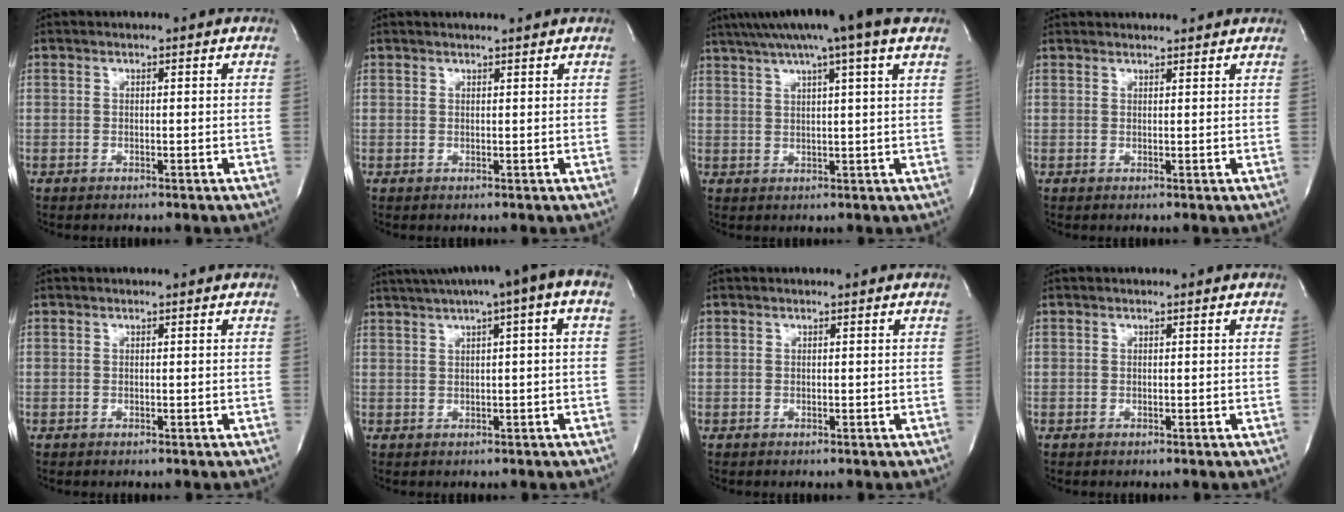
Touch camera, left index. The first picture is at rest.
{"total": 2.8, "force": [2.7, -0.1, 0.8], "torque": [-0.010, 0.010, 0.034]}
{"total": 13.8, "force": [10.0, -0.6, 9.4], "torque": [-0.159, 0.040, 0.133]}
{"total": 6.6, "force": [6.4, 1.0, 1.3], "torque": [-0.015, 0.031, 0.075]}
{"total": 0.0}
{"total": 10.2, "force": [5.2, 0.6, 8.8], "torque": [-0.140, 0.042, 0.071]}
{"total": 0.0}
{"total": 0.0}